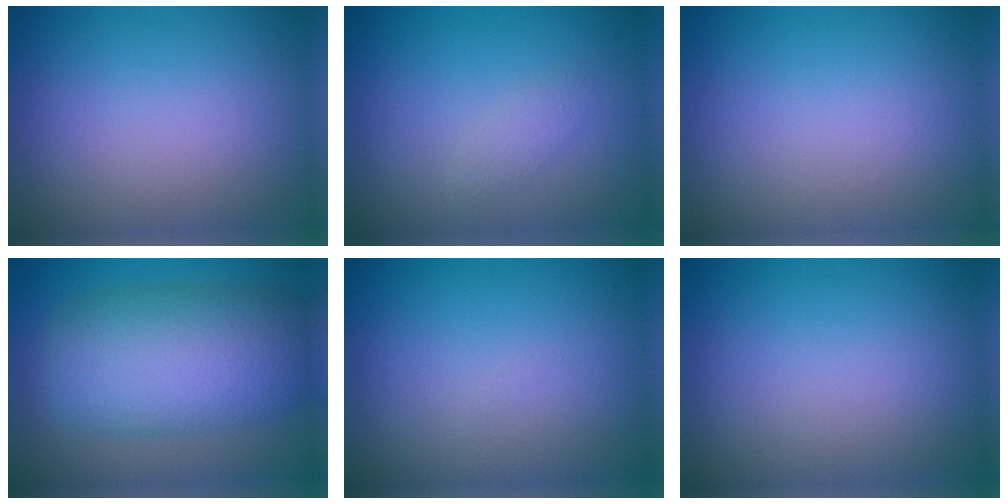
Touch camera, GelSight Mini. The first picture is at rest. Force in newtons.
{"total": 1.0, "press": 1.0, "slide": 0.1}
{"total": 0.0}
{"total": 10.0, "press": 9.9, "slide": 0.4}
{"total": 0.0}
{"total": 0.0}